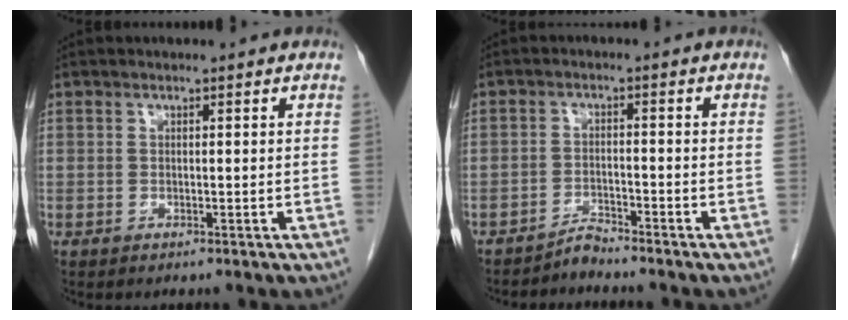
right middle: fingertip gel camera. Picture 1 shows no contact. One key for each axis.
{"total": 2.2, "fx": -2.2, "fy": -0.2, "fz": -0.1, "tx": 0.008, "ty": -0.009, "tz": -0.041}